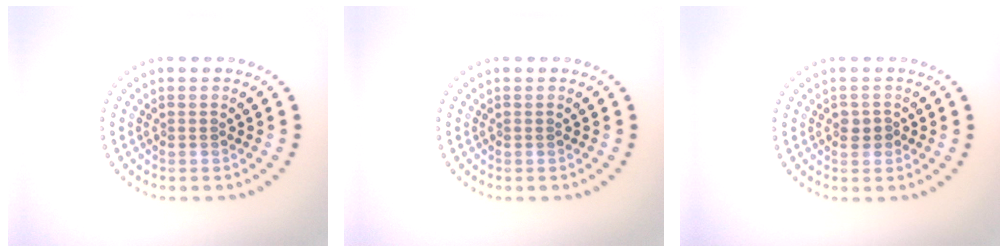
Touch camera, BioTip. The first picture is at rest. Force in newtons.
{"total": 0.0}
{"total": 1.3, "press": 1.3, "slide": 0.4}